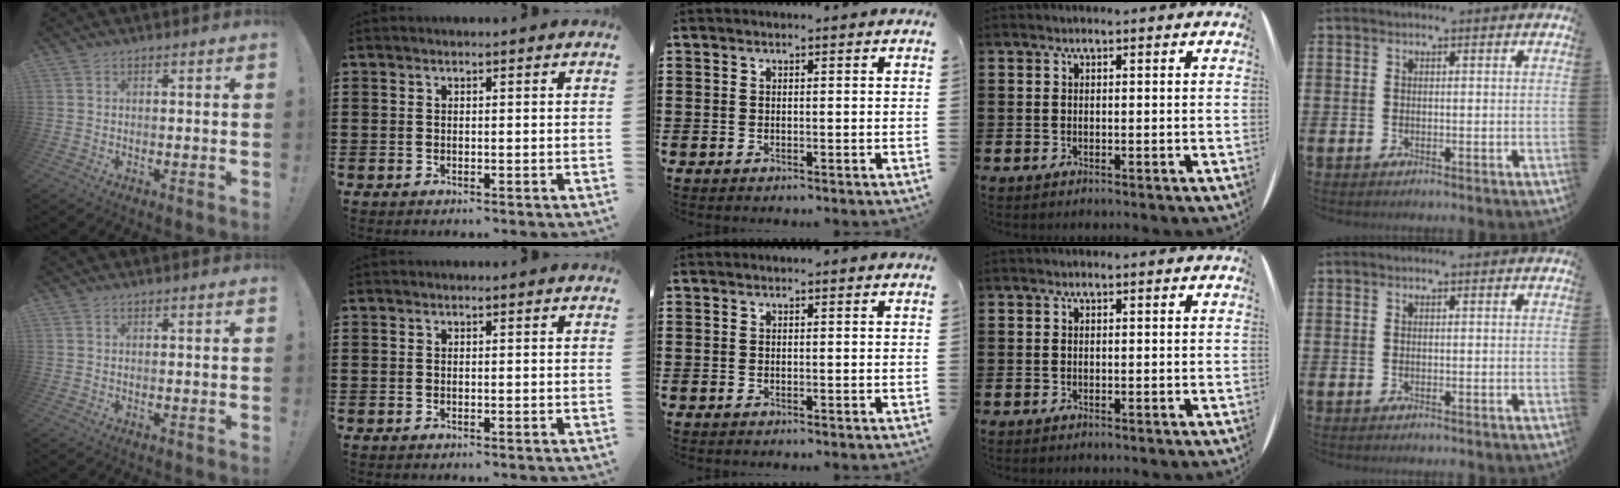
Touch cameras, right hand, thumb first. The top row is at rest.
{}